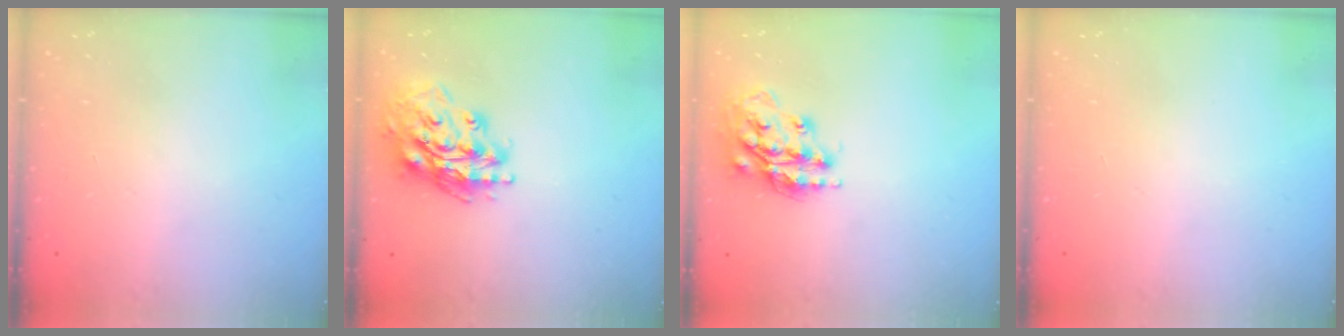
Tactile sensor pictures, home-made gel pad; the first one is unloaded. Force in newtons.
{"total": 17.4, "press": 17.1, "slide": 2.7}
{"total": 15.4, "press": 15.3, "slide": 1.1}
{"total": 0.0}